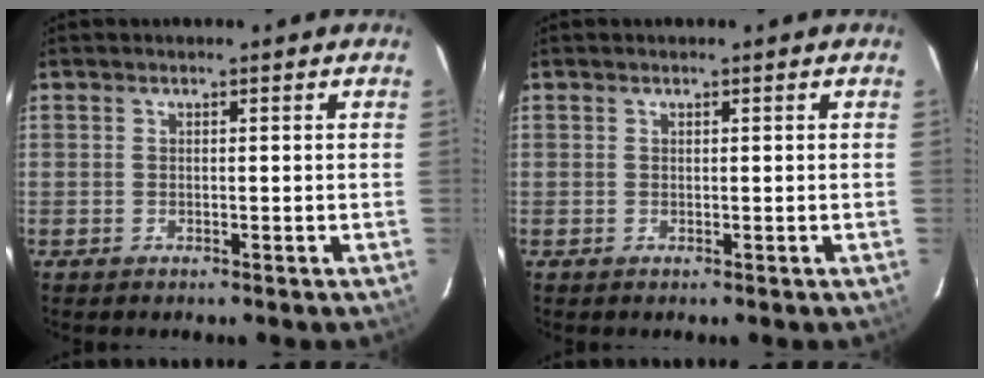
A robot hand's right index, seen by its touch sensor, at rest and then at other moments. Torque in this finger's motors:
{"motor_torque": [0.11, 0.04, 0.03, 0.01]}